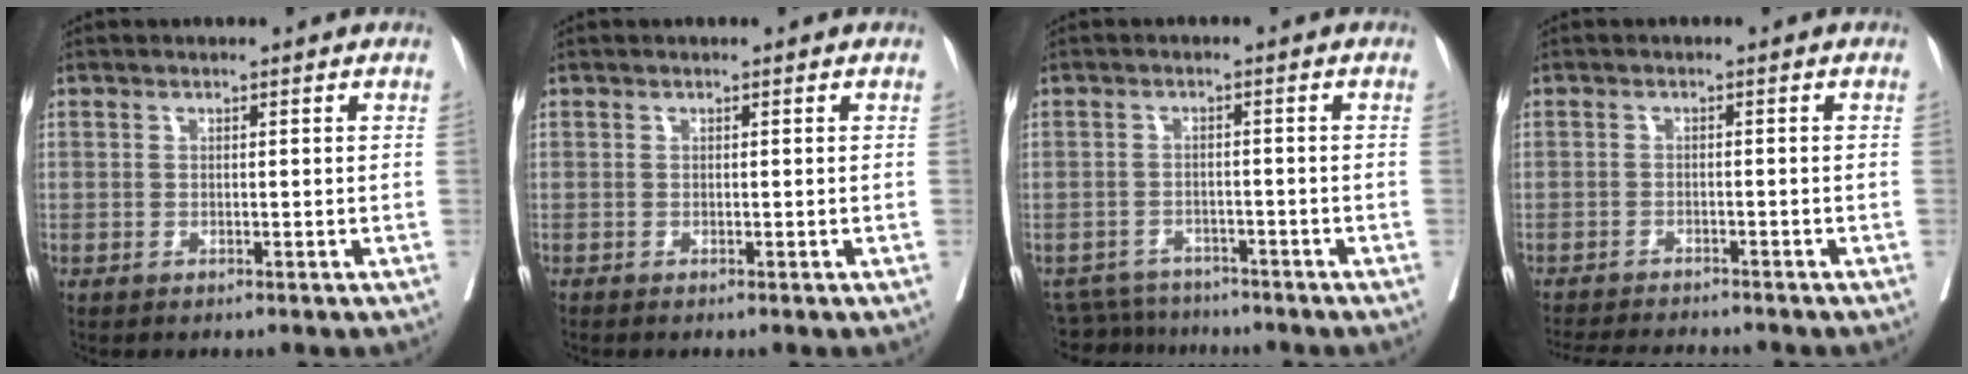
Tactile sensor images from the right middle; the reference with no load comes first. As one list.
[{"total": 0.0}, {"total": 5.6, "force": [-5.5, 1.2, -0.8], "torque": [0.014, 0.005, -0.085]}, {"total": 7.6, "force": [-7.3, 0.6, 1.9], "torque": [-0.026, -0.006, -0.107]}]